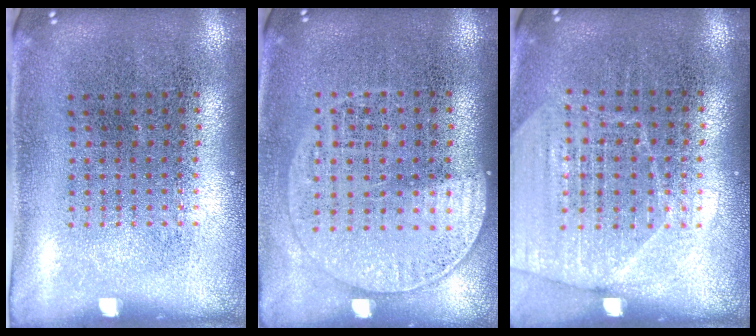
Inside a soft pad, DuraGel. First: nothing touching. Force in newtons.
{"total": 1.3, "press": 1.2, "slide": 0.5}
{"total": 1.6, "press": 1.5, "slide": 0.3}